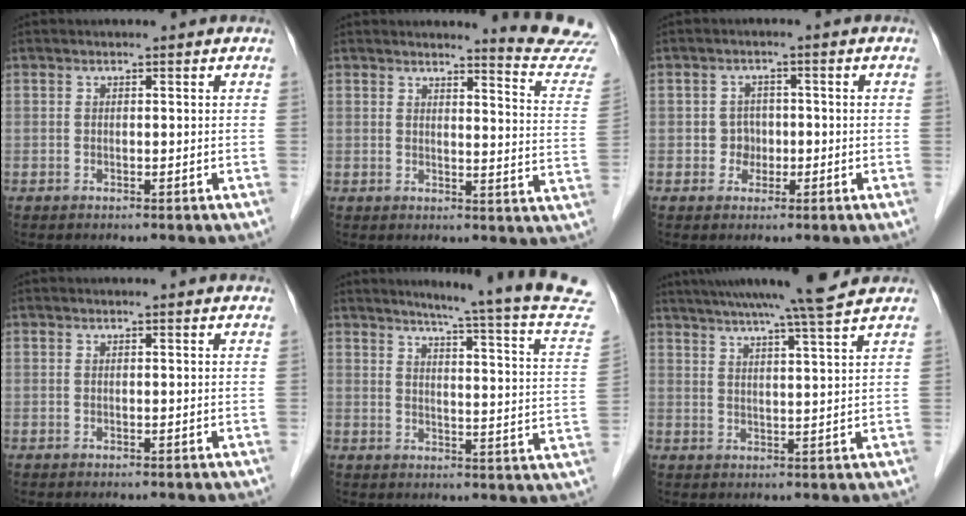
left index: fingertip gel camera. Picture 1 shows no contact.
{"total": 10.5, "force": [10.3, -1.9, 0.6], "torque": [-0.013, -0.111, 0.102]}
{"total": 2.6, "force": [-0.6, 2.5, 0.6], "torque": [-0.004, 0.008, -0.008]}
{"total": 2.3, "force": [2.2, 0.1, 0.6], "torque": [-0.015, 0.006, 0.018]}
{"total": 19.5, "force": [17.8, -2.3, 7.8], "torque": [-0.112, -0.098, 0.198]}
{"total": 13.2, "force": [11.5, -1.2, 6.5], "torque": [-0.112, 0.009, 0.154]}